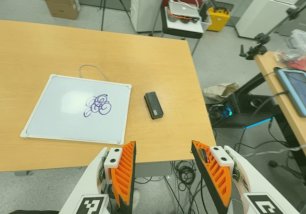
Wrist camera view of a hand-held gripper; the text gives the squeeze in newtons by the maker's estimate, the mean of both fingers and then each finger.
{"total": 0.0}